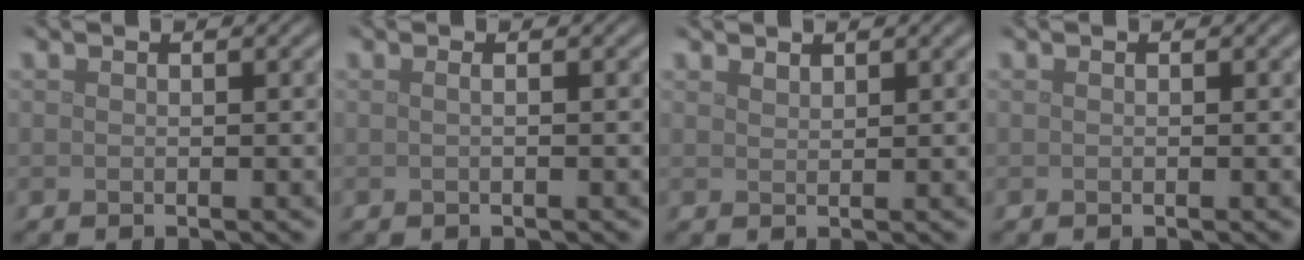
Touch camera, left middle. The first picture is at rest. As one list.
[{"total": 0.8, "force": [0.1, 0.4, 0.7], "torque": [-0.009, 0.001, -0.006]}, {"total": 0.8, "force": [0.8, 0.2, 0.2], "torque": [-0.002, -0.002, 0.017]}, {"total": 0.0}]